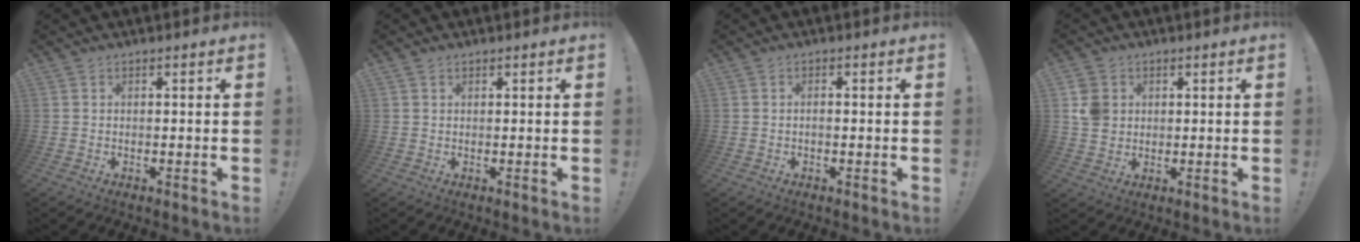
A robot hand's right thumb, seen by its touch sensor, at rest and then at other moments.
{"total": 1.1, "force": [0.9, 0.6, 0.4], "torque": [-0.006, 0.001, 0.016]}
{"total": 1.1, "force": [-0.7, 0.2, 0.8], "torque": [-0.020, 0.004, -0.012]}
{"total": 6.5, "force": [1.5, 5.7, 2.6], "torque": [-0.043, 0.004, 0.032]}